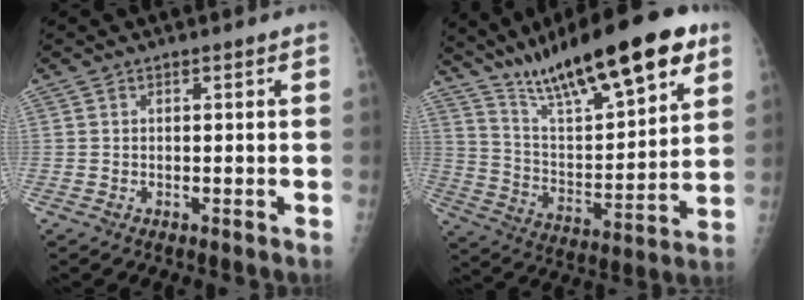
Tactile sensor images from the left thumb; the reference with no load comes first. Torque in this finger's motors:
{"motor_torque": [1.80, 1.82, 1.46, -1.32, 0.14]}